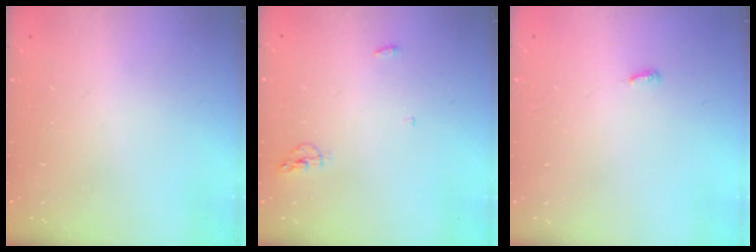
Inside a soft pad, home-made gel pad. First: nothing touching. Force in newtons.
{"total": 4.3, "press": 4.1, "slide": 1.0}
{"total": 2.9, "press": 2.9, "slide": 0.2}